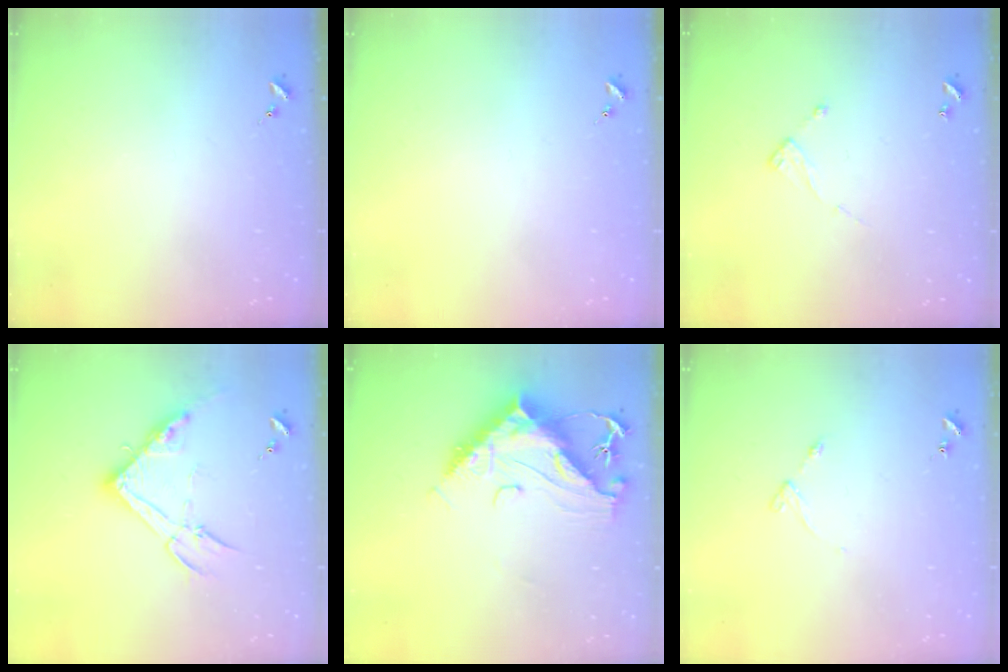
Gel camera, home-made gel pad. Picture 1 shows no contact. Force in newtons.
{"total": 0.0}
{"total": 6.4, "press": 6.4, "slide": 0.4}
{"total": 15.2, "press": 15.2, "slide": 0.6}
{"total": 14.6, "press": 14.5, "slide": 1.5}
{"total": 4.3, "press": 4.2, "slide": 0.5}